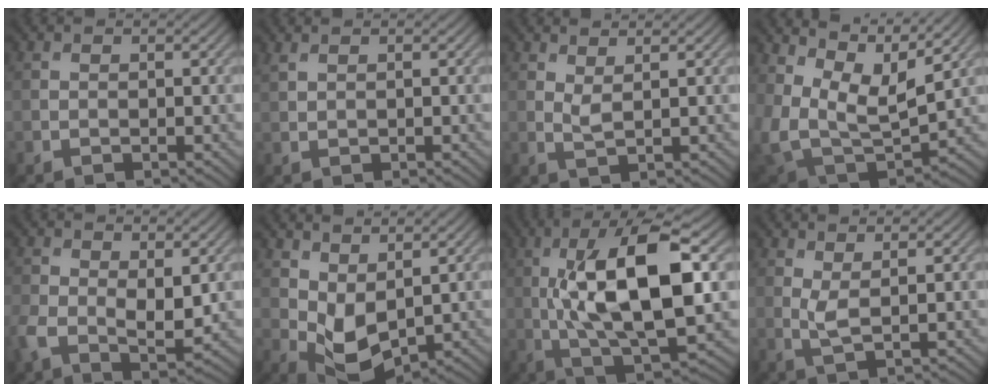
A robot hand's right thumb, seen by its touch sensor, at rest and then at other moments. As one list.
[{"total": 1.1, "force": [1.0, 0.1, 0.6], "torque": [-0.020, 0.005, 0.024]}, {"total": 1.7, "force": [1.2, 0.2, 1.2], "torque": [-0.032, -0.003, 0.026]}, {"total": 12.4, "force": [6.8, 6.5, 8.1], "torque": [-0.201, 0.007, 0.126]}, {"total": 7.1, "force": [-0.5, 4.2, 5.7], "torque": [-0.127, -0.016, -0.004]}, {"total": 6.1, "force": [1.6, 3.4, 4.8], "torque": [-0.109, -0.006, 0.037]}, {"total": 16.0, "force": [1.2, 5.6, 14.9], "torque": [-0.263, 0.010, 0.016]}, {"total": 2.1, "force": [1.0, 0.4, 1.8], "torque": [-0.047, -0.001, 0.022]}]